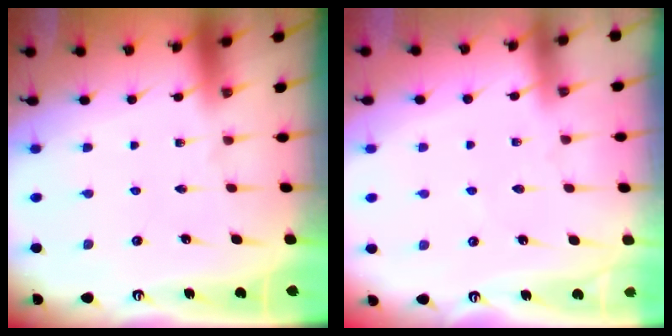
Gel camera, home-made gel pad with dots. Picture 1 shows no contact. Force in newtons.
{"total": 4.0, "press": 4.0, "slide": 0.5}